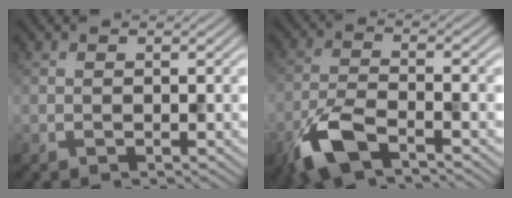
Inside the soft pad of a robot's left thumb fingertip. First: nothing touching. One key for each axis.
{"total": 7.4, "fx": -4.8, "fy": 2.3, "fz": 5.2, "tx": -0.117, "ty": -0.006, "tz": -0.106}